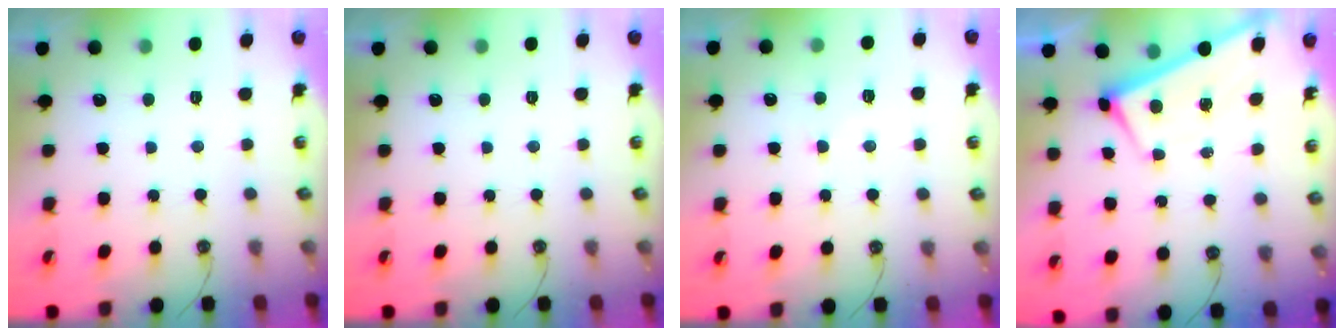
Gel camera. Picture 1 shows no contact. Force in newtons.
{"total": 0.0}
{"total": 2.9, "press": 2.8, "slide": 0.5}
{"total": 1.2, "press": 1.2, "slide": 0.1}